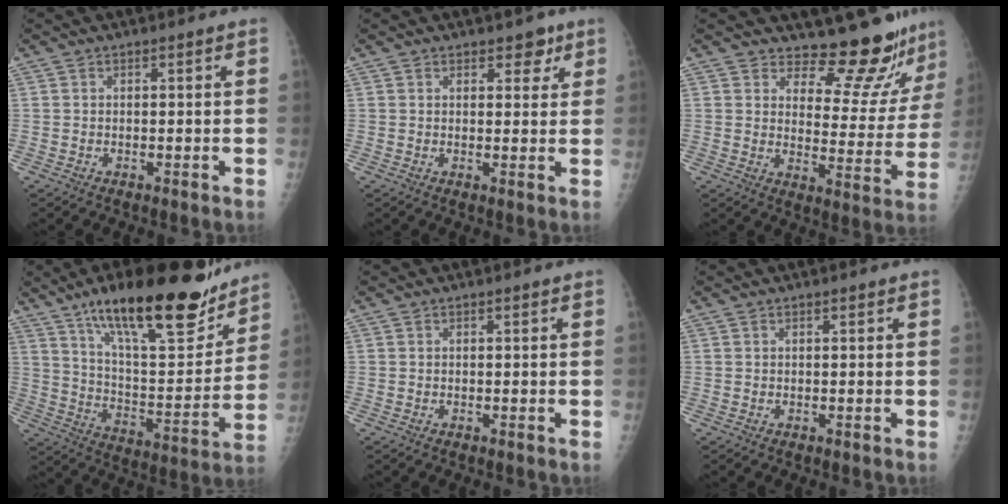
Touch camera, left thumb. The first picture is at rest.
{"total": 3.5, "force": [2.2, 2.1, 1.7], "torque": [0.005, -0.010, 0.028]}
{"total": 13.7, "force": [13.1, 3.1, 2.5], "torque": [0.008, -0.138, 0.160]}
{"total": 25.2, "force": [17.6, 7.5, 16.4], "torque": [-0.214, -0.078, 0.284]}
{"total": 0.0}
{"total": 0.0}